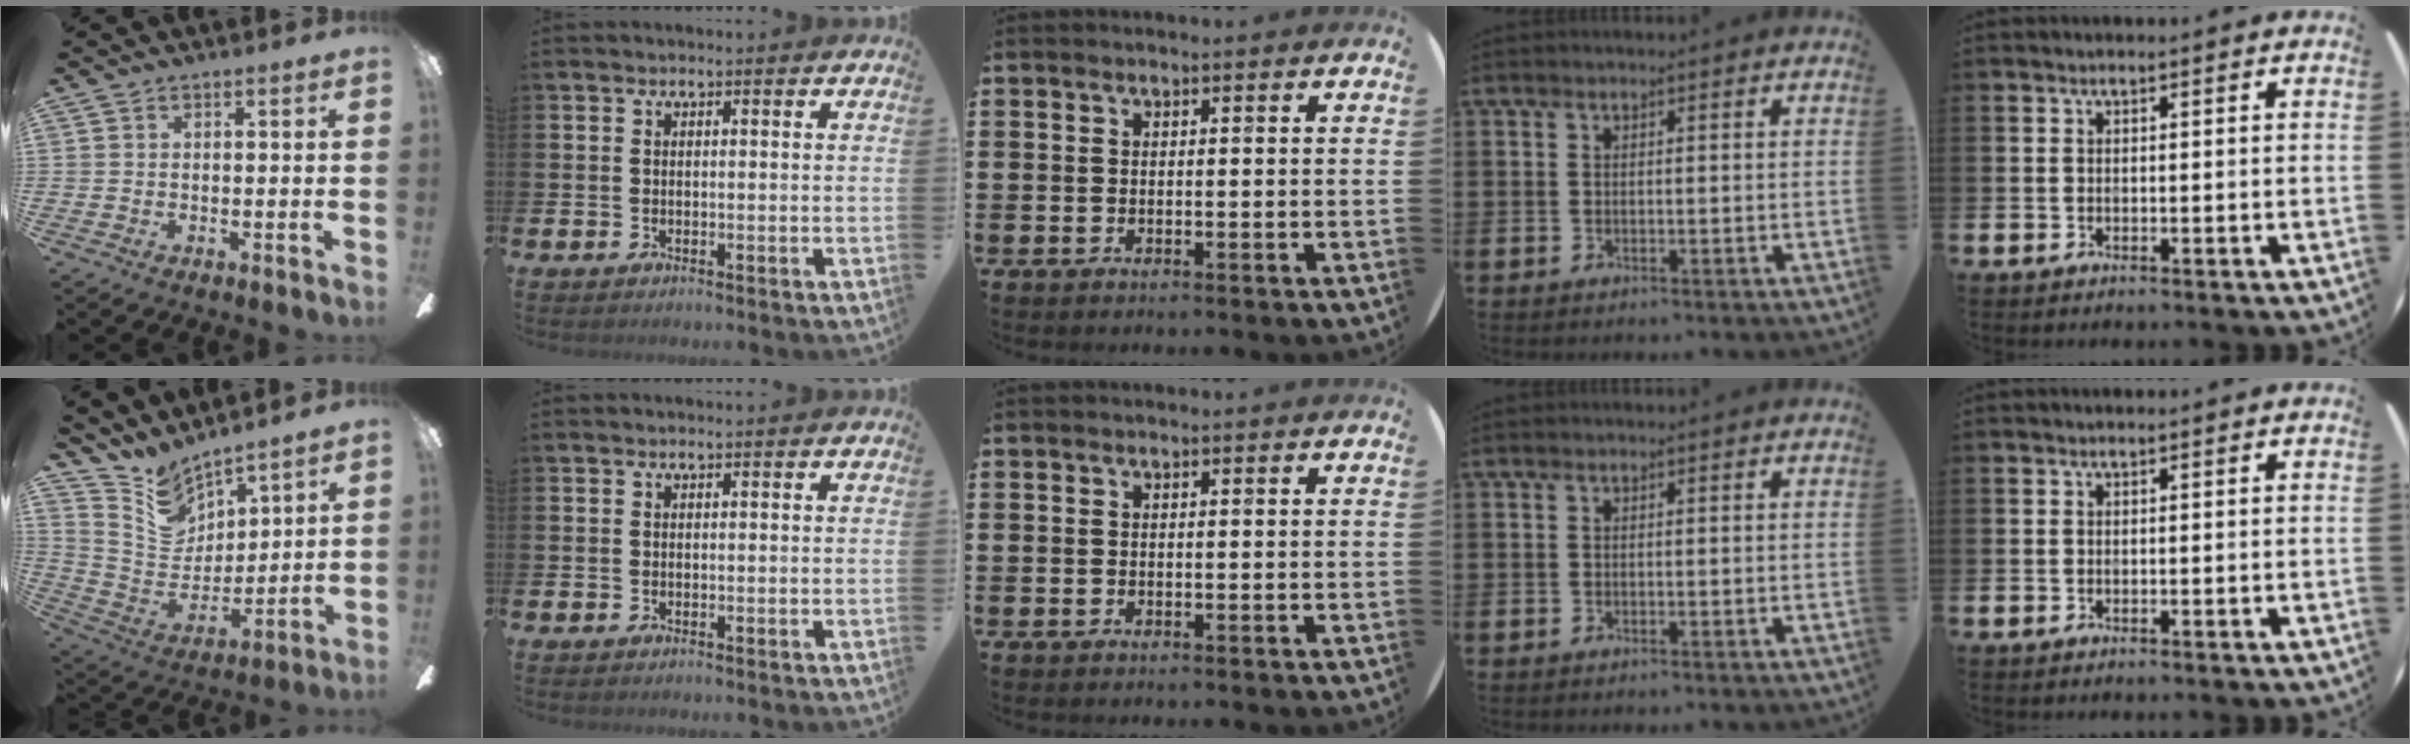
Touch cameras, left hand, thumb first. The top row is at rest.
{"thumb": {"total": 10.8, "force": [9.4, 4.8, 2.0], "torque": [-0.076, -0.077, 0.184]}}